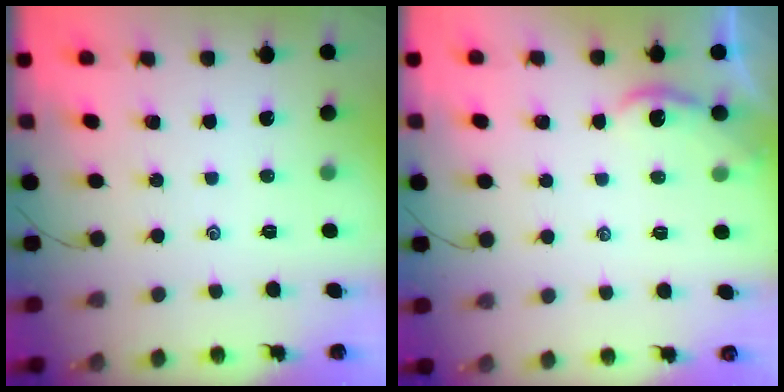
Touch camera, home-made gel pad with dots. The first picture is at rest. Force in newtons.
{"total": 2.3, "press": 2.3, "slide": 0.2}